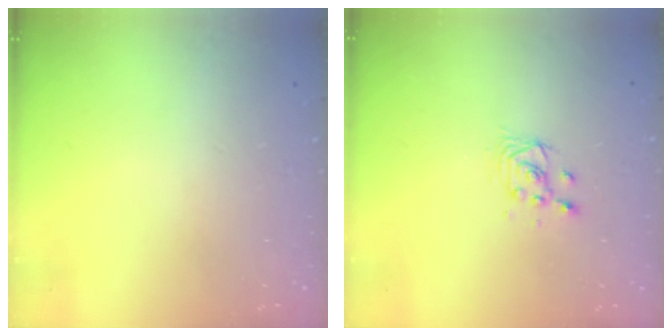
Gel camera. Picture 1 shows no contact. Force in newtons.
{"total": 3.8, "press": 3.8, "slide": 0.3}